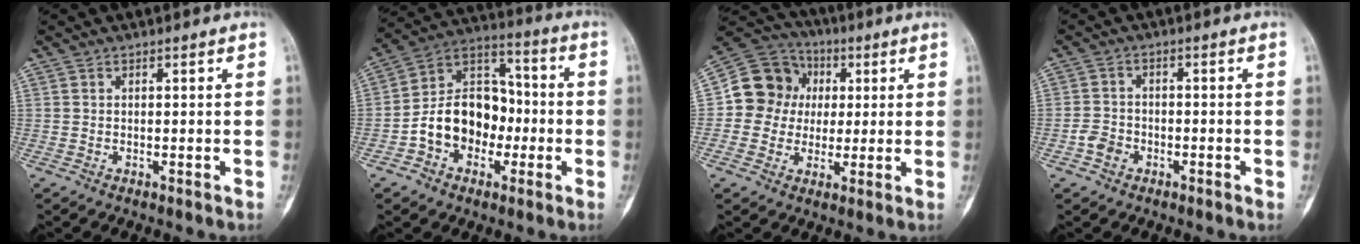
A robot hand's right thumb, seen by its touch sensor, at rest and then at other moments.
{"total": 14.9, "force": [-3.5, 11.2, 9.1], "torque": [-0.111, 0.053, -0.068]}
{"total": 12.7, "force": [1.1, 11.9, 4.4], "torque": [-0.041, 0.023, 0.014]}
{"total": 3.8, "force": [-1.9, 3.0, 1.4], "torque": [-0.011, 0.017, -0.038]}